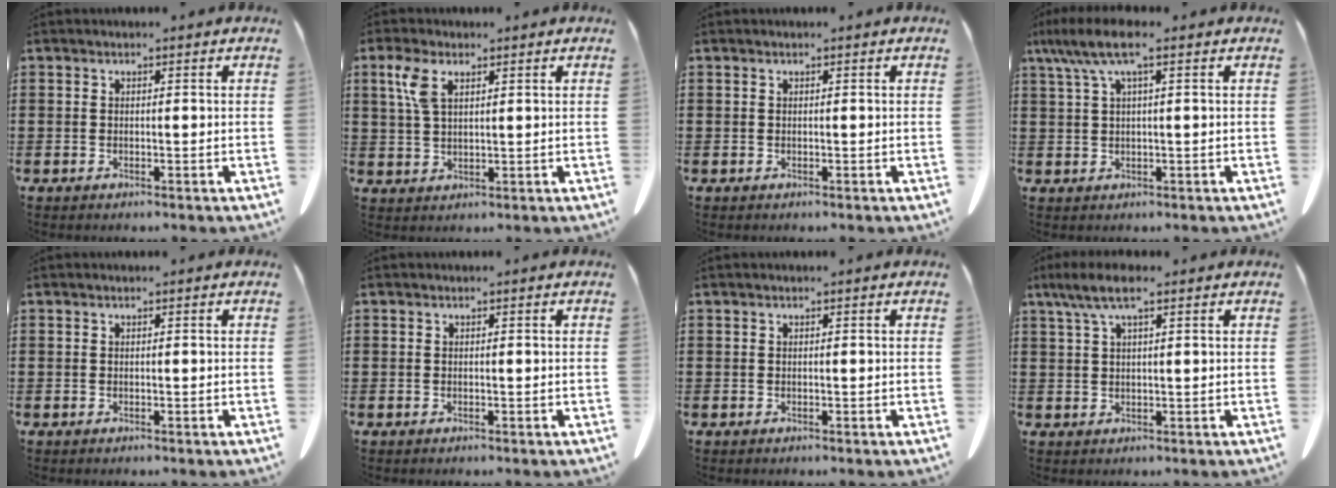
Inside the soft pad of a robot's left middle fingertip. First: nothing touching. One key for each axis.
{"total": 4.8, "fx": 2.3, "fy": 2.0, "fz": 3.7, "tx": -0.085, "ty": 0.008, "tz": 0.041}
{"total": 0.0}
{"total": 5.6, "fx": 2.0, "fy": 0.9, "fz": 5.2, "tx": -0.120, "ty": 0.000, "tz": 0.028}
{"total": 0.0}
{"total": 0.0}
{"total": 0.0}
{"total": 5.0, "fx": 2.6, "fy": 1.1, "fz": 4.1, "tx": -0.092, "ty": 0.002, "tz": 0.043}